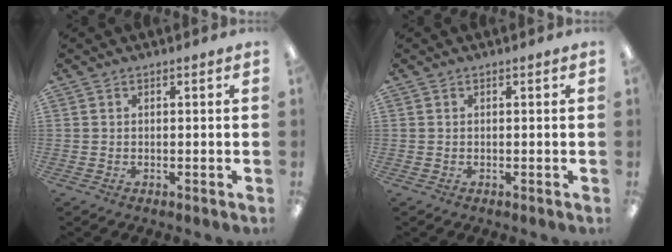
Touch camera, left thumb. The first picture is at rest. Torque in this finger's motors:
{"motor_torque": [0.01, 0.01, 0.00, 0.00, 0.00]}